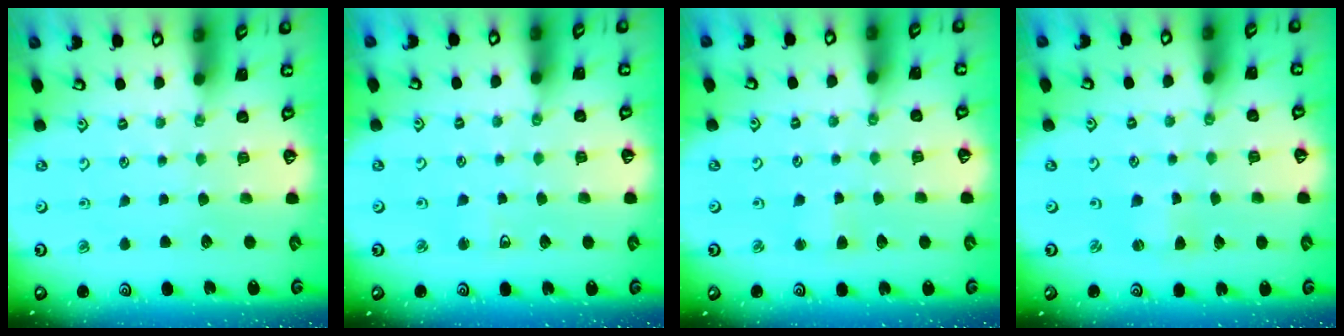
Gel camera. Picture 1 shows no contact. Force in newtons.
{"total": 2.9, "press": 2.9, "slide": 0.6}
{"total": 2.7, "press": 2.7, "slide": 0.3}
{"total": 1.0, "press": 1.0, "slide": 0.1}